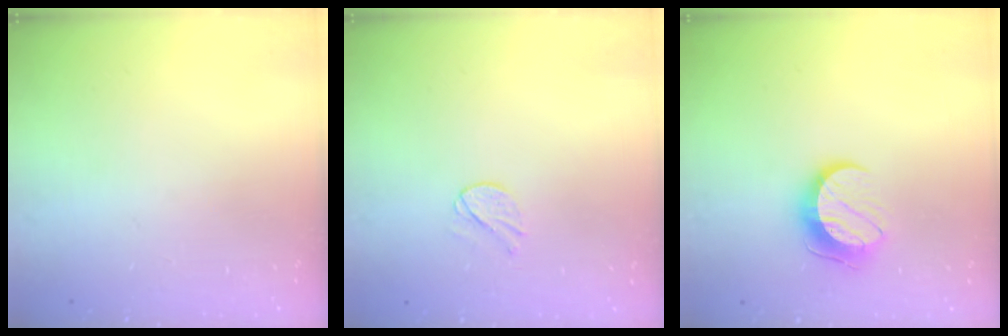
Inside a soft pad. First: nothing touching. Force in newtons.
{"total": 3.7, "press": 3.7, "slide": 0.4}
{"total": 9.5, "press": 9.5, "slide": 0.3}